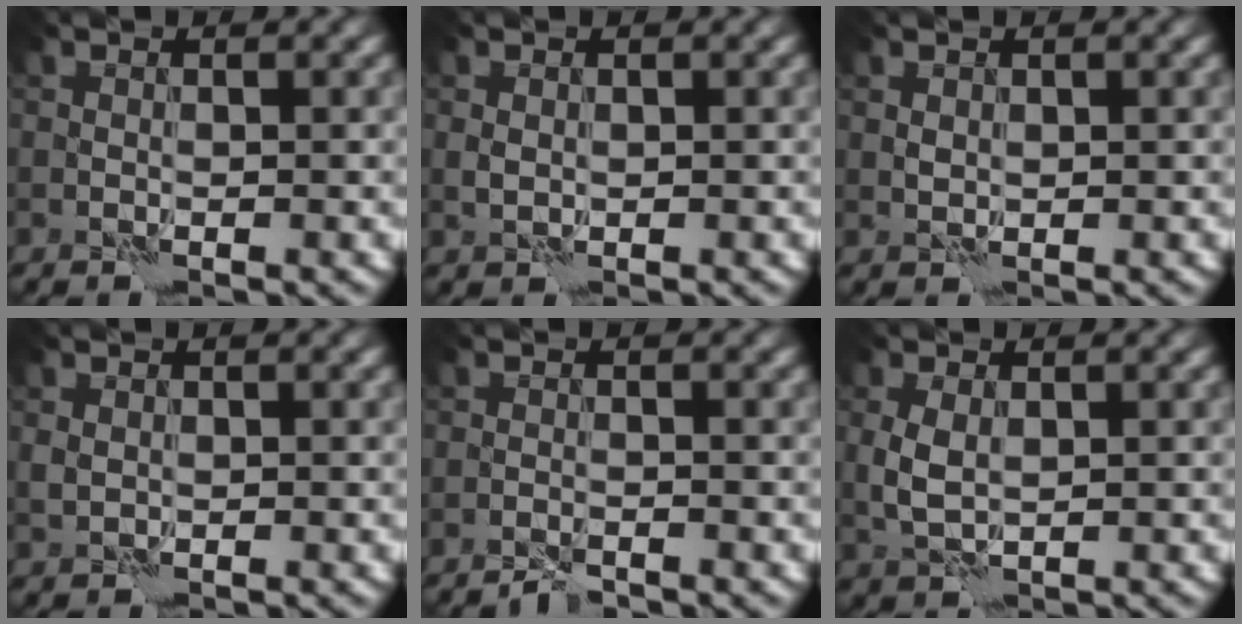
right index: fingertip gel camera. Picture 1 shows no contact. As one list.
[{"total": 0.7, "force": [0.2, 0.6, 0.3], "torque": [-0.007, -0.002, 0.003]}, {"total": 0.6, "force": [0.4, 0.4, 0.2], "torque": [-0.007, 0.000, 0.007]}, {"total": 0.9, "force": [0.2, 0.8, 0.3], "torque": [-0.008, -0.002, 0.003]}, {"total": 1.5, "force": [-1.3, 0.0, 0.6], "torque": [-0.014, 0.001, -0.029]}, {"total": 2.5, "force": [0.2, 1.5, 2.0], "torque": [-0.050, 0.001, 0.005]}]